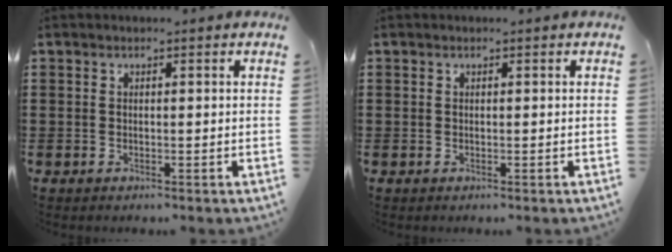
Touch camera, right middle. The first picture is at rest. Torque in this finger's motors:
{"motor_torque": [0.00, 0.00, 0.00, 0.00]}